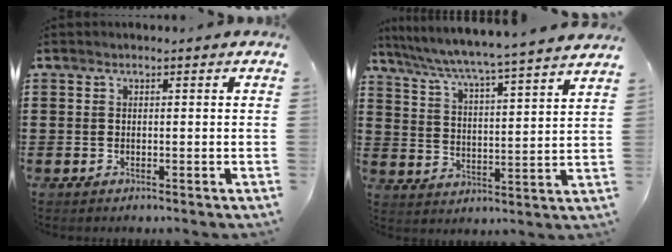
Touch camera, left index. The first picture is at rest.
{"total": 5.0, "force": [4.6, -1.1, 1.8], "torque": [-0.058, -0.045, 0.068]}